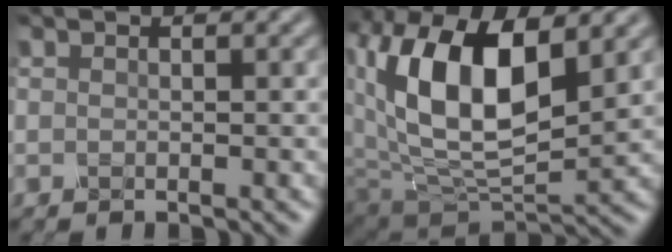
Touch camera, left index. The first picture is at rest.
{"total": 11.7, "force": [3.3, 6.5, 9.2], "torque": [-0.163, -0.004, 0.060]}